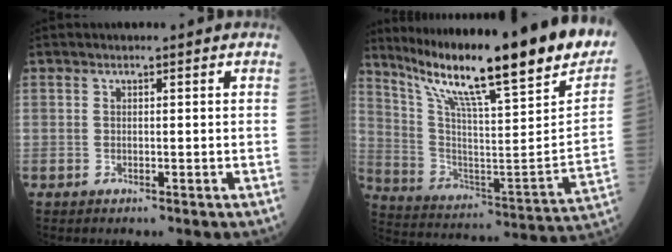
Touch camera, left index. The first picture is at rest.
{"total": 30.4, "force": [22.9, 2.2, 19.8], "torque": [-0.338, -0.057, 0.339]}